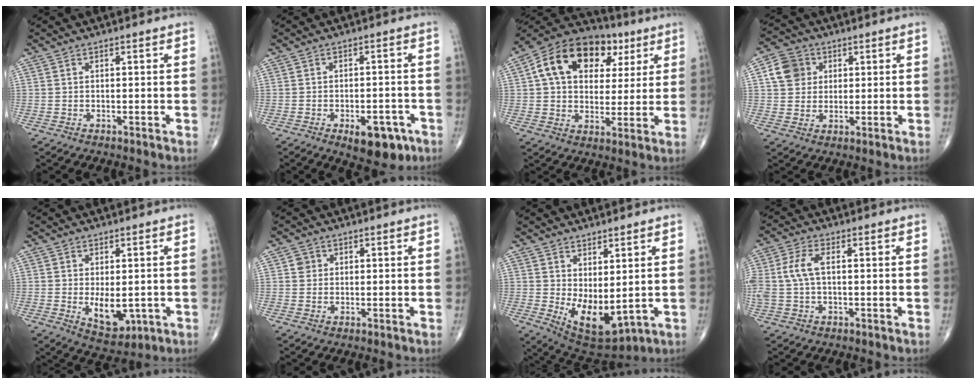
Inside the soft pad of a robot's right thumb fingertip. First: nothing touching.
{"total": 8.2, "force": [-4.0, 4.0, 5.8], "torque": [-0.060, 0.014, -0.047]}
{"total": 19.3, "force": [6.6, 13.2, 12.5], "torque": [-0.178, 0.014, 0.100]}
{"total": 7.3, "force": [2.0, 6.4, 2.8], "torque": [-0.031, 0.001, 0.032]}
{"total": 6.8, "force": [-0.9, 3.7, 5.6], "torque": [-0.069, -0.014, 0.002]}
{"total": 1.8, "force": [0.5, 1.7, 0.4], "torque": [0.003, 0.001, 0.003]}
{"total": 10.1, "force": [0.4, 4.8, 8.8], "torque": [-0.130, -0.026, 0.032]}
{"total": 6.2, "force": [0.6, 3.1, 5.4], "torque": [-0.144, 0.016, 0.010]}